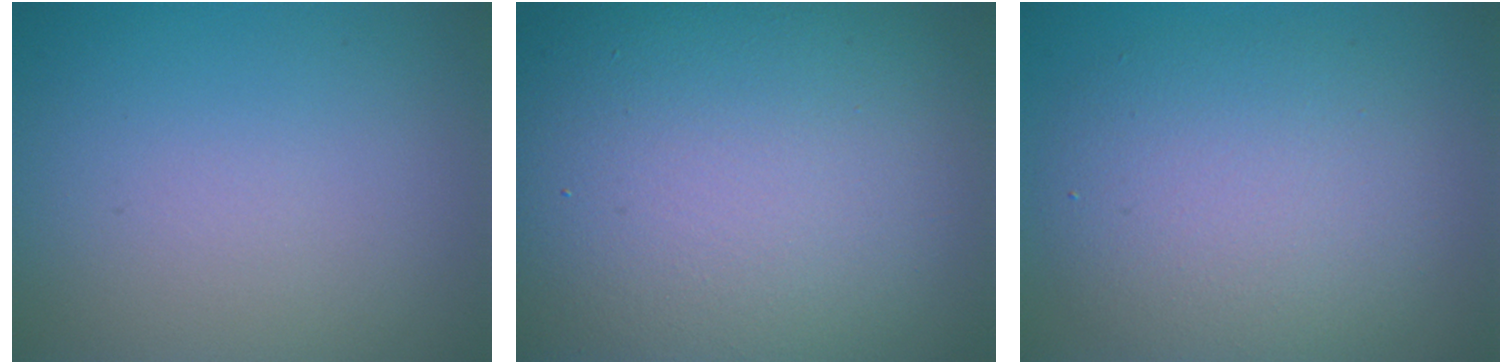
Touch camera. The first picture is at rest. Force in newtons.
{"total": 20.5, "press": 20.4, "slide": 1.5}
{"total": 5.9, "press": 5.9, "slide": 0.4}